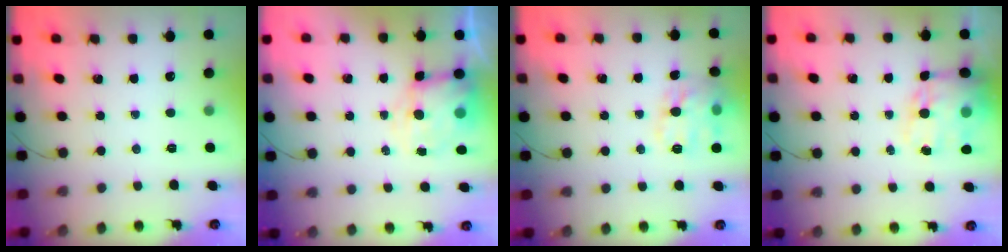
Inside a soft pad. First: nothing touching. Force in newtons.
{"total": 7.6, "press": 7.5, "slide": 0.7}
{"total": 13.9, "press": 13.8, "slide": 1.0}
{"total": 15.5, "press": 15.1, "slide": 3.7}